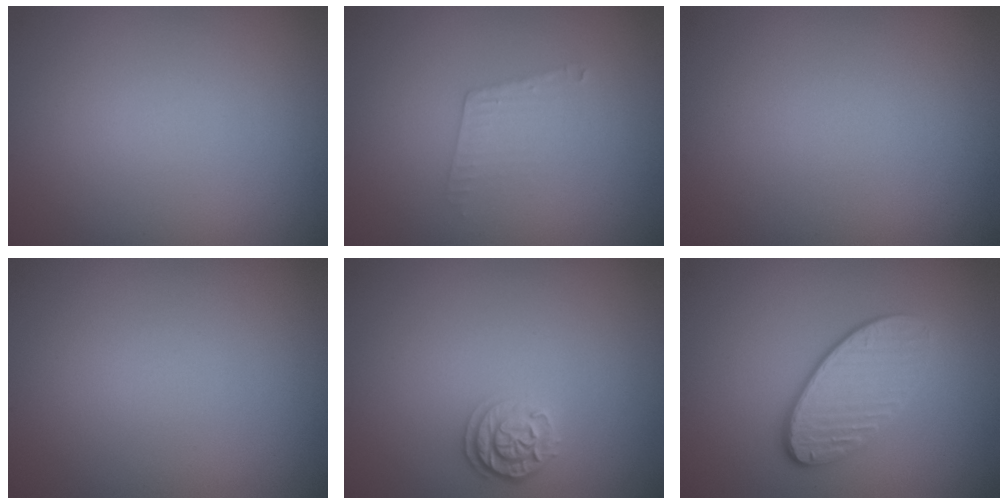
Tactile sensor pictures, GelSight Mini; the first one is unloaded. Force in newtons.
{"total": 1.7, "press": 1.7, "slide": 0.0}
{"total": 0.0}
{"total": 0.0}
{"total": 2.2, "press": 1.9, "slide": 1.1}
{"total": 4.1, "press": 3.0, "slide": 2.8}